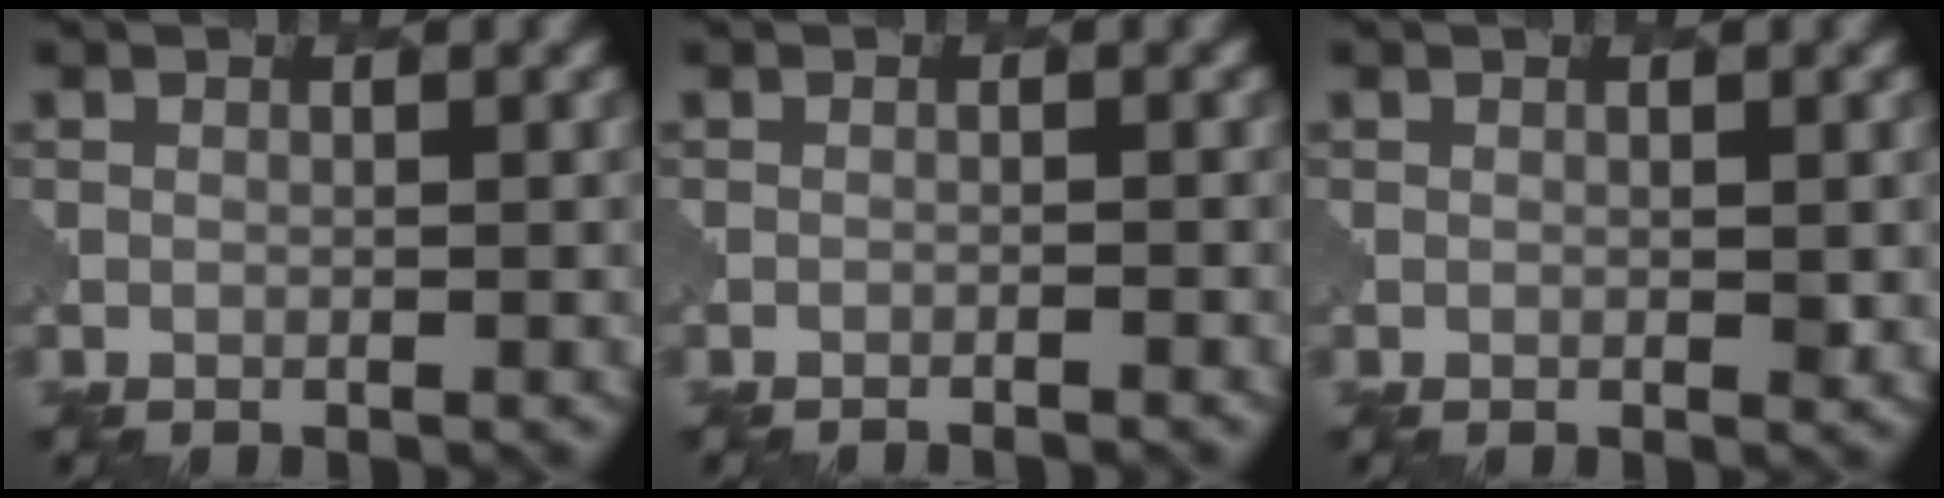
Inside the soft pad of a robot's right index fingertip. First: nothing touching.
{"total": 1.6, "force": [-1.5, 0.1, 0.4], "torque": [0.002, 0.011, -0.025]}
{"total": 0.7, "force": [0.5, 0.3, 0.4], "torque": [-0.010, 0.000, 0.009]}